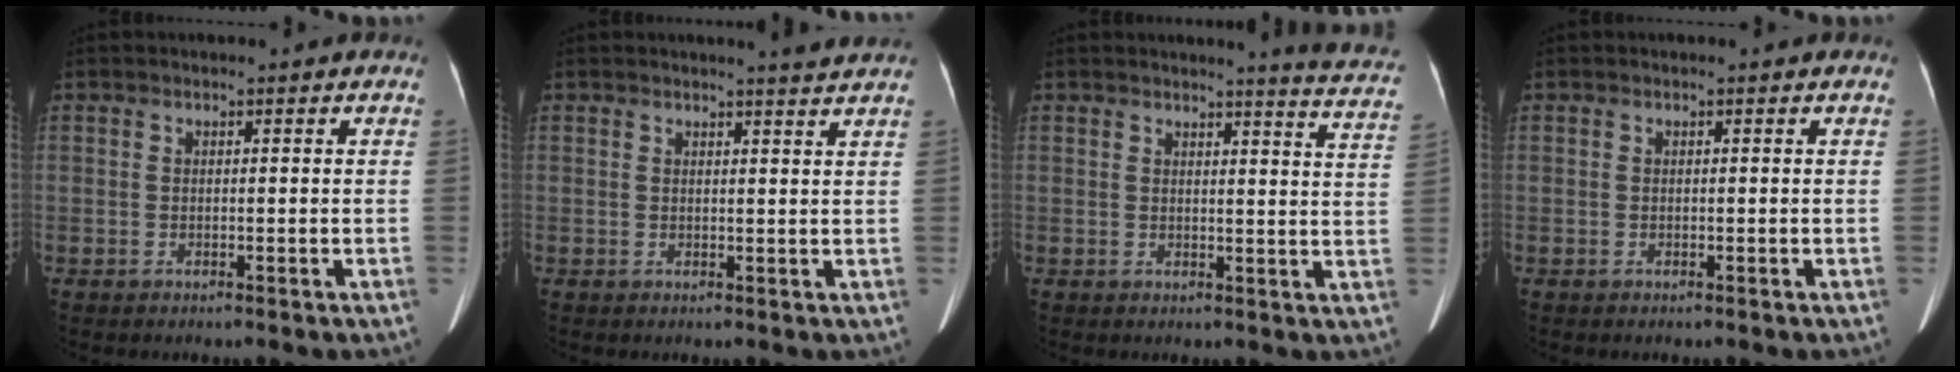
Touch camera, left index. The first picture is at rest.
{"total": 2.9, "force": [2.7, -0.7, 0.7], "torque": [-0.012, -0.009, 0.027]}
{"total": 9.5, "force": [9.1, -0.6, 2.3], "torque": [-0.018, -0.067, 0.077]}
{"total": 0.0}